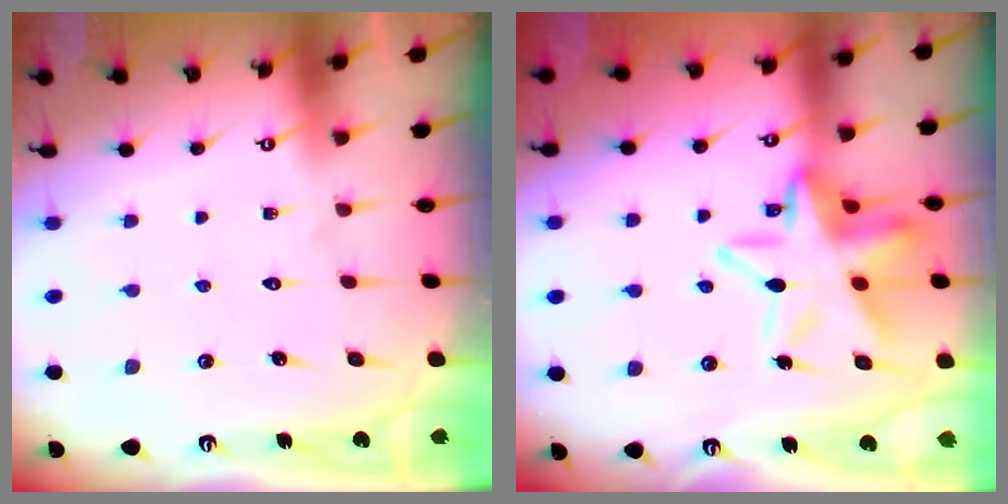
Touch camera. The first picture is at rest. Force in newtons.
{"total": 15.1, "press": 15.0, "slide": 1.5}